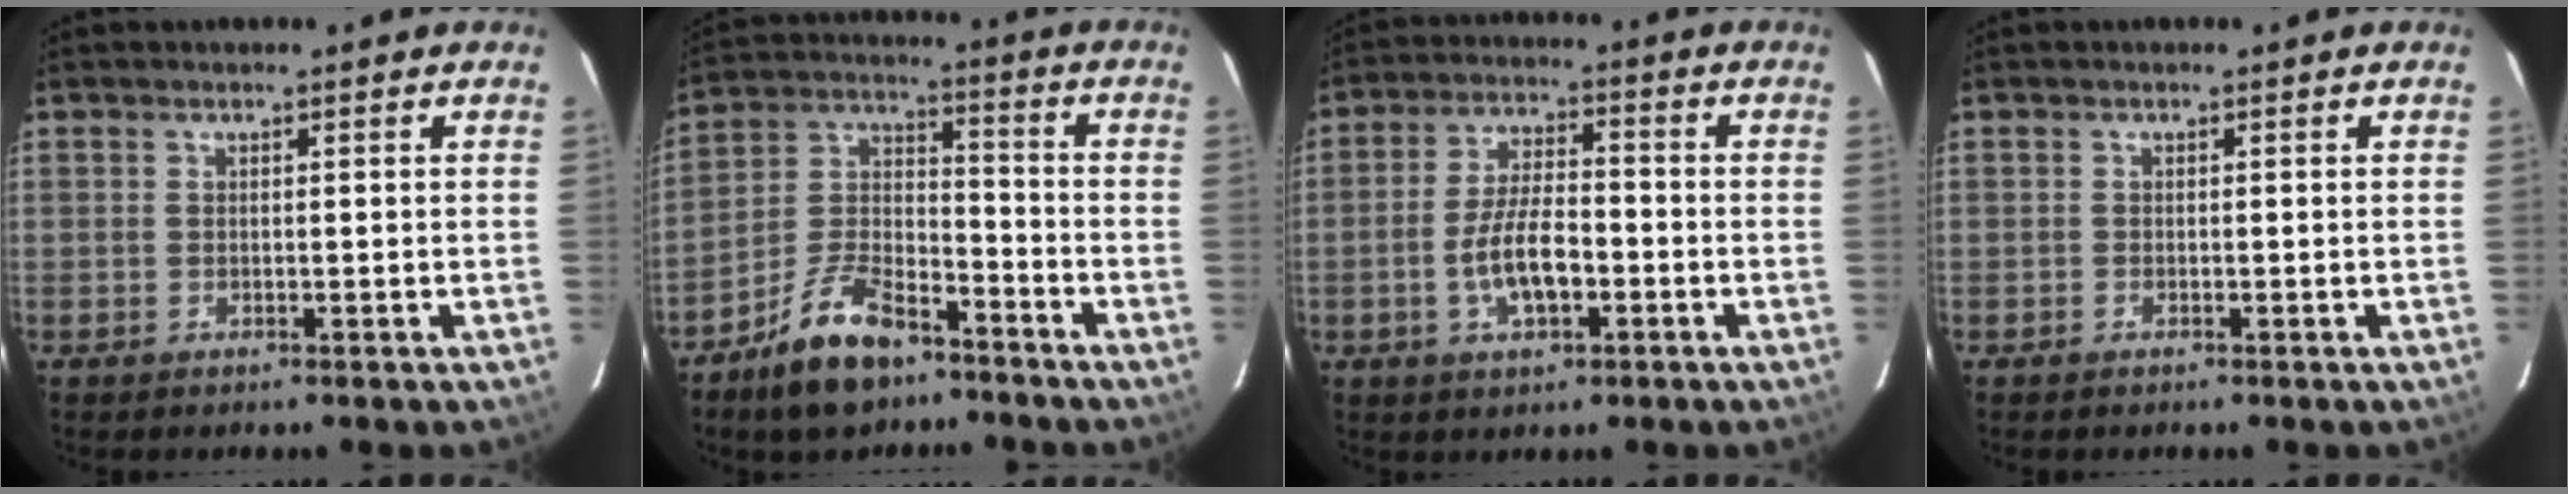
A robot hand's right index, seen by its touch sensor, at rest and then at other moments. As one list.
[{"total": 12.8, "force": [-8.9, 5.5, 7.3], "torque": [-0.154, 0.018, -0.161]}, {"total": 8.4, "force": [-2.8, 3.3, 7.2], "torque": [-0.144, 0.004, -0.047]}, {"total": 0.0}]